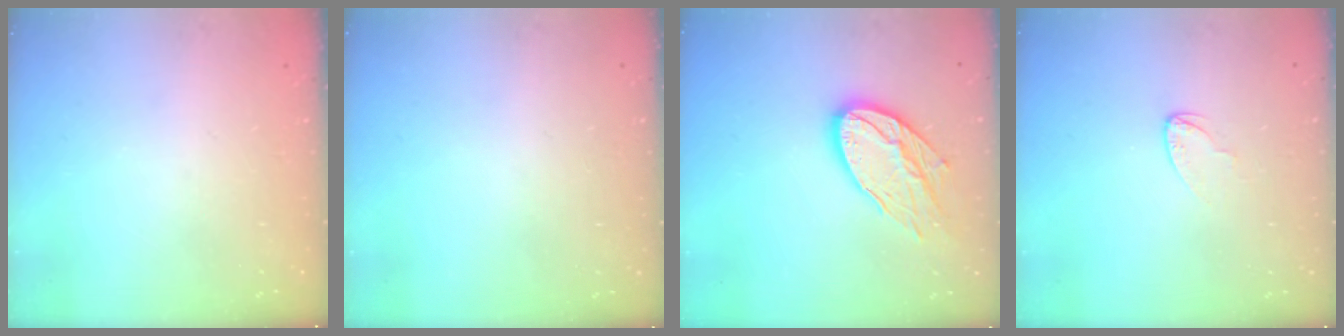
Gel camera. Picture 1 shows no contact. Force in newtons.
{"total": 0.0}
{"total": 15.3, "press": 15.2, "slide": 1.2}
{"total": 3.4, "press": 3.4, "slide": 0.3}